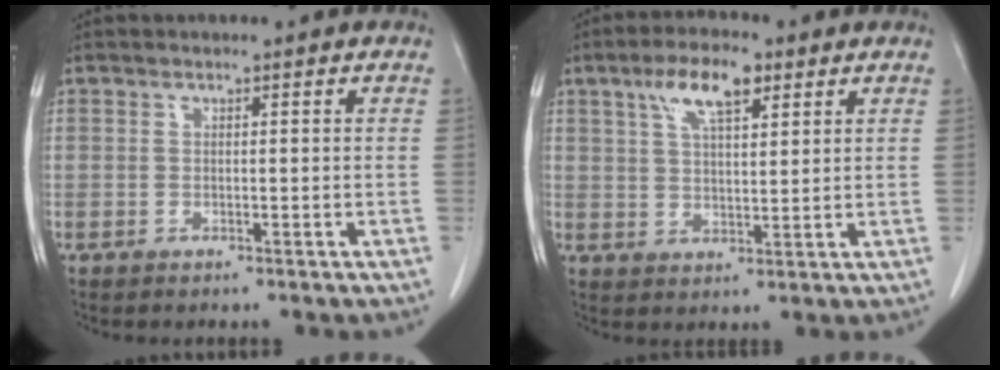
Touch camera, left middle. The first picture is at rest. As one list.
[{"total": 7.5, "force": [4.1, 2.4, 5.7], "torque": [-0.111, 0.013, 0.074]}]